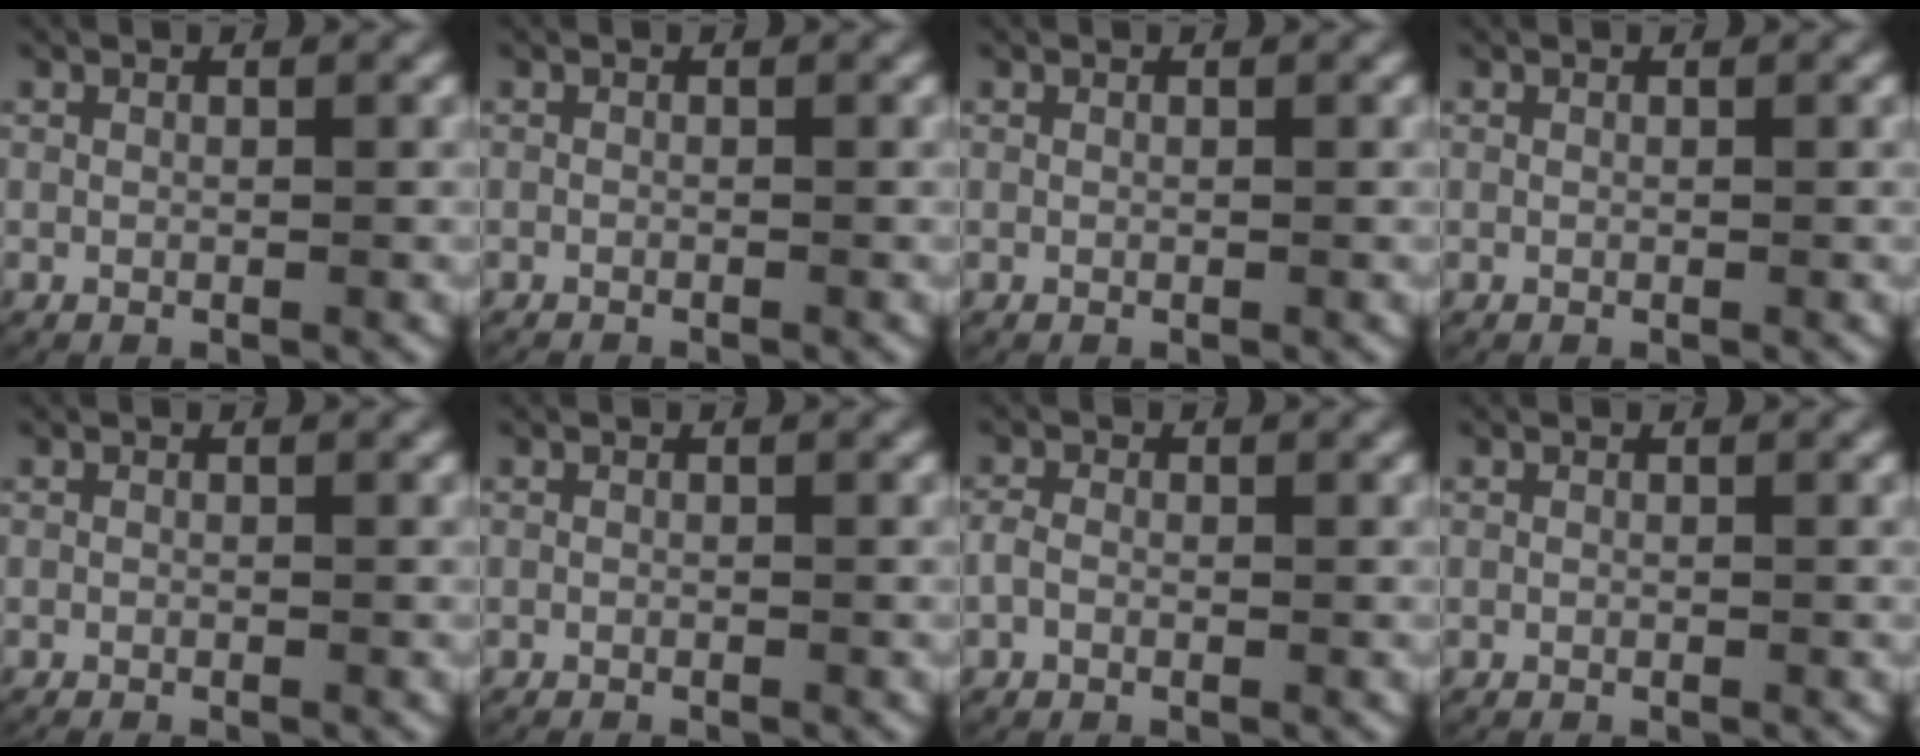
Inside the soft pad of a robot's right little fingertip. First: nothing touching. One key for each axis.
{"total": 0.7, "fx": -0.7, "fy": 0.1, "fz": 0.0, "tx": -0.006, "ty": -0.009, "tz": -0.008}
{"total": 0.0}
{"total": 0.0}
{"total": 0.6, "fx": -0.6, "fy": 0.1, "fz": 0.0, "tx": -0.006, "ty": -0.008, "tz": -0.007}
{"total": 0.7, "fx": -0.7, "fy": 0.1, "fz": 0.0, "tx": -0.006, "ty": -0.008, "tz": -0.008}
{"total": 1.3, "fx": -0.5, "fy": 0.9, "fz": 0.7, "tx": -0.020, "ty": -0.001, "tz": -0.011}
{"total": 0.0}